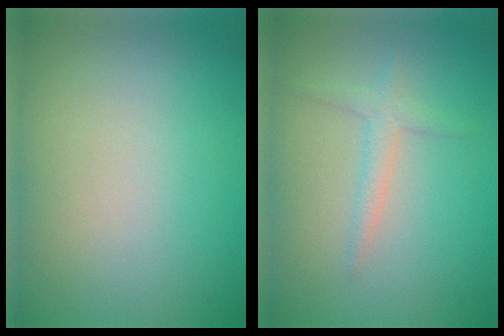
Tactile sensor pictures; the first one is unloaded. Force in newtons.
{"total": 1.7, "press": 1.7, "slide": 0.0}